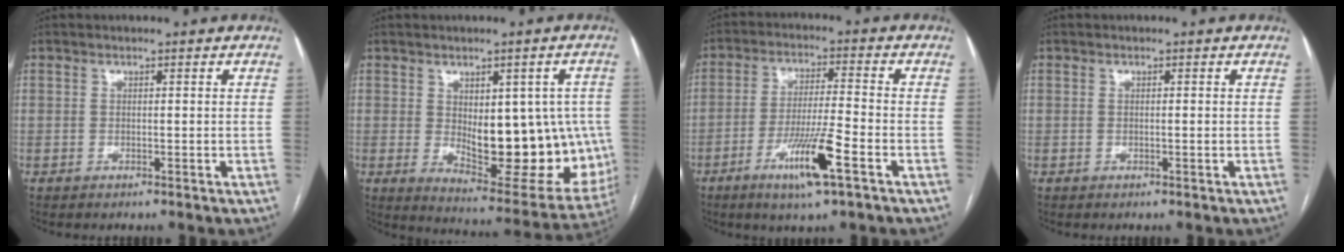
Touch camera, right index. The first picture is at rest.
{"total": 17.6, "force": [-0.4, 7.8, 15.8], "torque": [-0.189, 0.001, 0.022]}
{"total": 10.0, "force": [-4.8, 0.2, 8.7], "torque": [-0.164, -0.014, -0.086]}
{"total": 0.6, "force": [-0.1, 0.0, 0.6], "torque": [-0.013, -0.002, 0.001]}